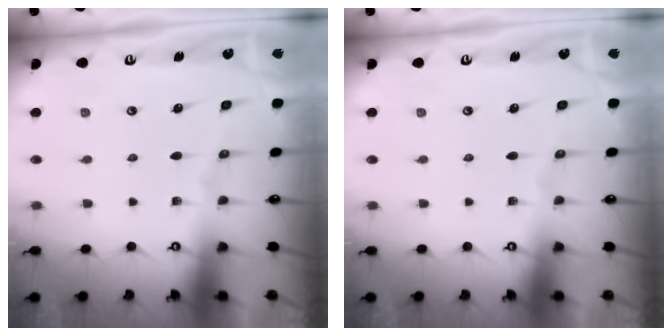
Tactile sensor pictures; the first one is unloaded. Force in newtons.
{"total": 0.0}